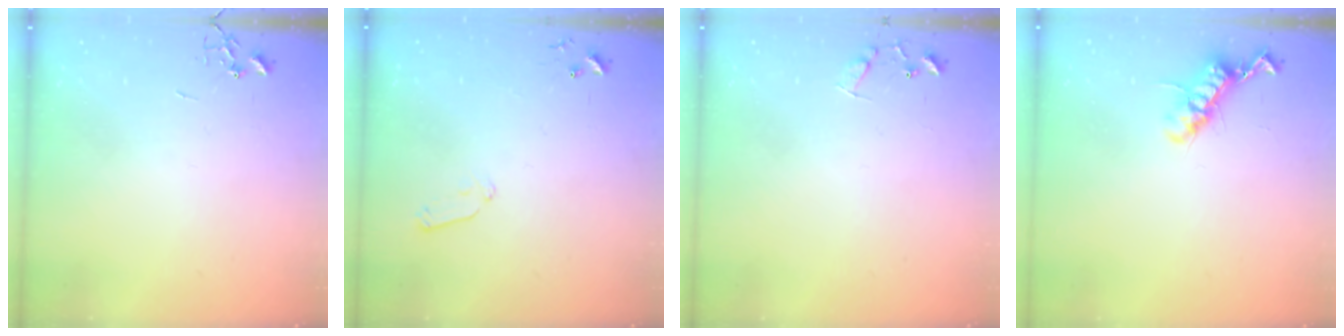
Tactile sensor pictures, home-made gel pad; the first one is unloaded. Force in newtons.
{"total": 6.0, "press": 5.9, "slide": 1.0}
{"total": 8.1, "press": 8.1, "slide": 0.5}
{"total": 12.3, "press": 12.3, "slide": 0.6}